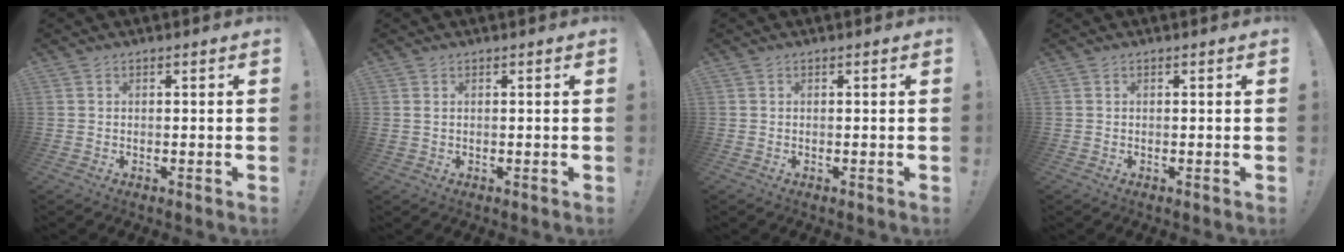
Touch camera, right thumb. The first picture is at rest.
{"total": 1.0, "force": [0.5, 0.5, 0.7], "torque": [-0.015, 0.003, 0.009]}
{"total": 0.0}
{"total": 0.0}